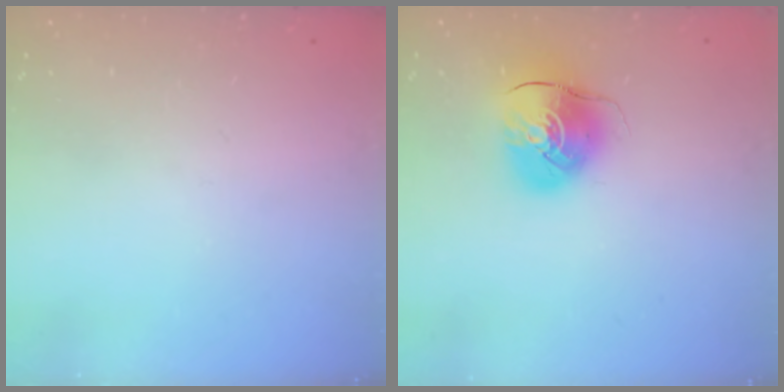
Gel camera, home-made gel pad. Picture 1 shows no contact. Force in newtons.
{"total": 9.7, "press": 9.6, "slide": 1.2}